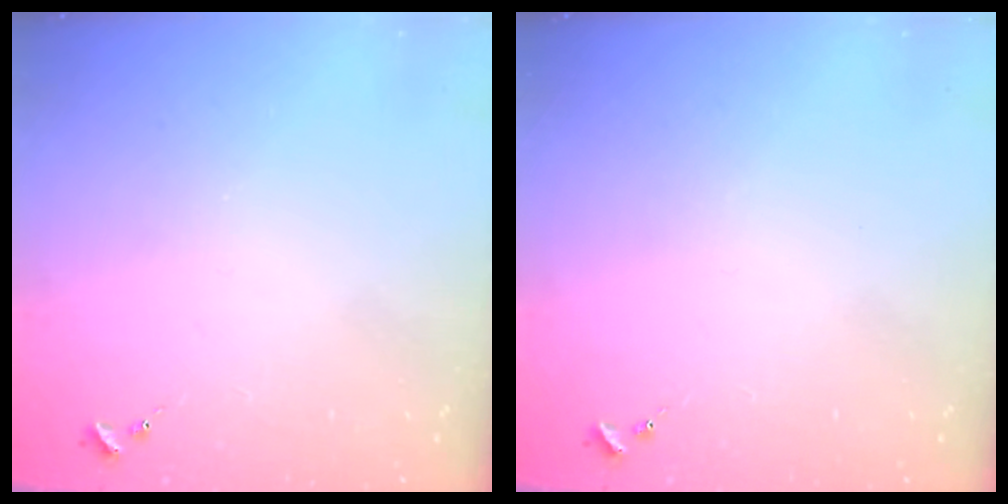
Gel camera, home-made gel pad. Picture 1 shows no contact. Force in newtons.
{"total": 0.0}